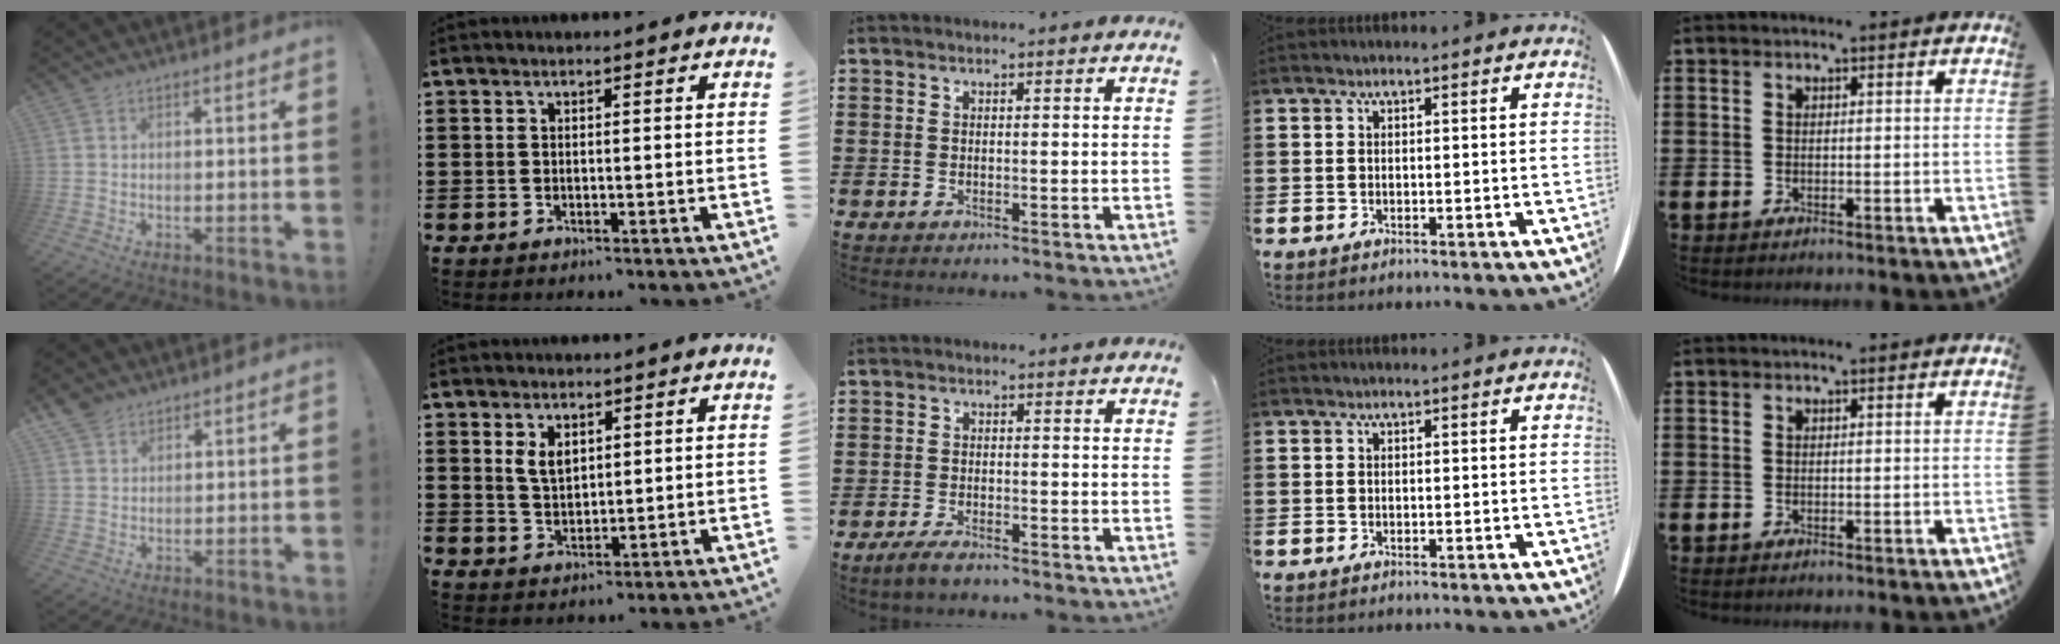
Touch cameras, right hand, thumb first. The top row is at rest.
{"thumb": {"total": 4.1, "force": [3.2, 2.4, 1.1], "torque": [-0.017, -0.016, 0.059]}, "index": {"total": 3.4, "force": [1.6, 2.0, 2.1], "torque": [-0.048, 0.006, 0.029]}, "middle": {"total": 2.4, "force": [-1.8, 0.6, 1.5], "torque": [-0.033, 0.001, -0.035]}}